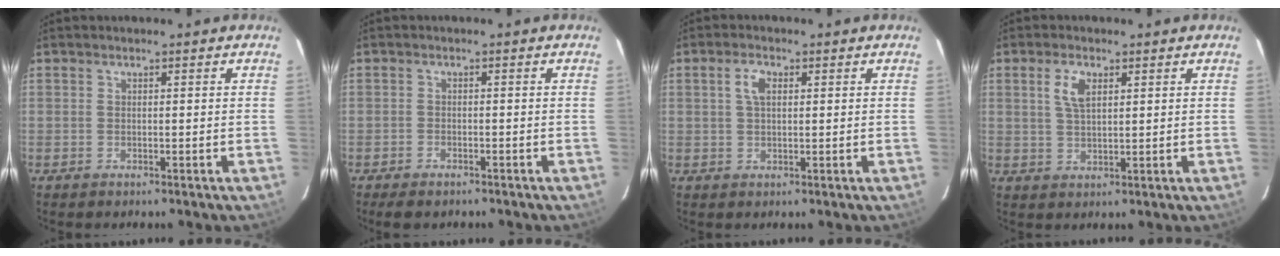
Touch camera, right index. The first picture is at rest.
{"total": 3.1, "force": [-2.3, 1.3, 1.6], "torque": [-0.045, -0.010, -0.034]}
{"total": 3.1, "force": [0.9, 1.7, 2.5], "torque": [-0.050, 0.009, 0.017]}
{"total": 4.4, "force": [1.8, 2.1, 3.5], "torque": [-0.067, 0.006, 0.035]}